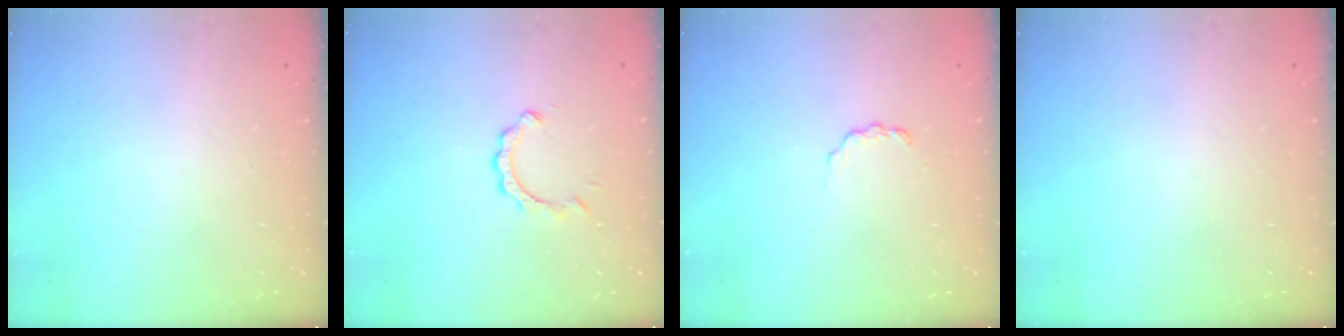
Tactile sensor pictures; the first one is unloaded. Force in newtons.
{"total": 2.8, "press": 2.8, "slide": 0.3}
{"total": 2.6, "press": 2.6, "slide": 0.3}
{"total": 0.0}